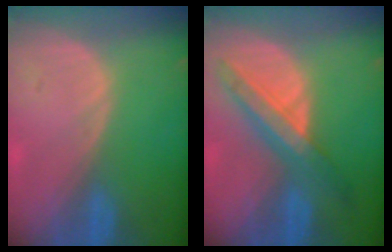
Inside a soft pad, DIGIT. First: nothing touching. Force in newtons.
{"total": 7.6, "press": 7.0, "slide": 2.8}